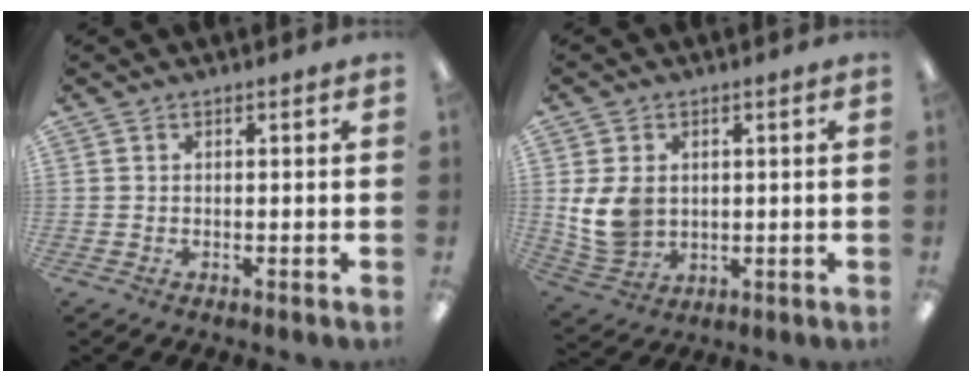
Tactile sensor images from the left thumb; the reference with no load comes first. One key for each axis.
{"total": 9.4, "fx": 1.4, "fy": 7.5, "fz": 5.5, "tx": -0.132, "ty": 0.009, "tz": 0.030}